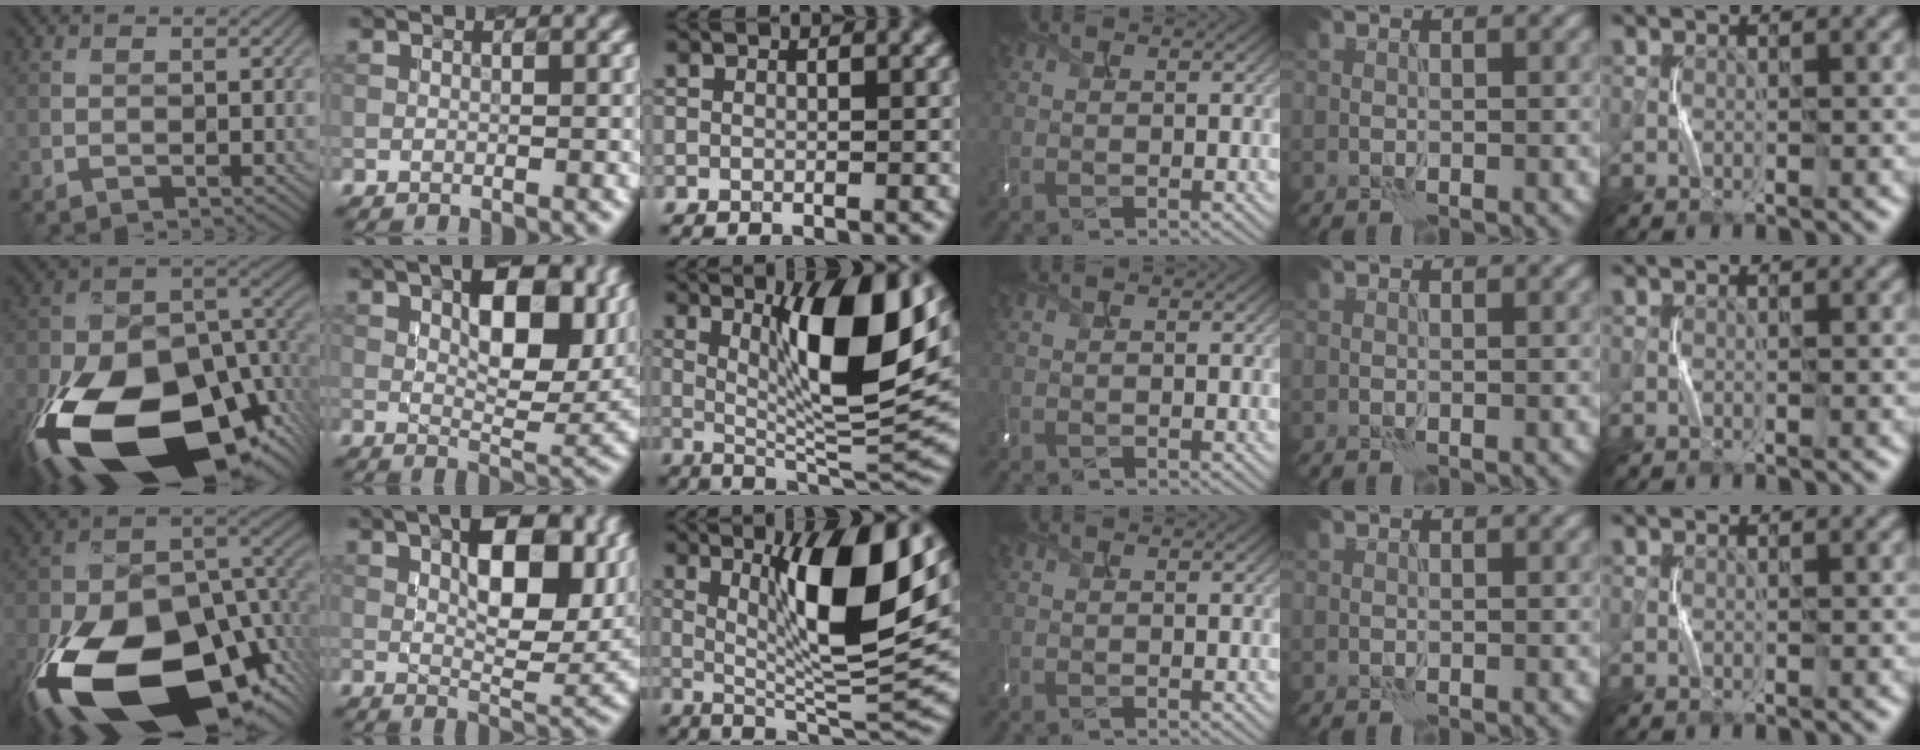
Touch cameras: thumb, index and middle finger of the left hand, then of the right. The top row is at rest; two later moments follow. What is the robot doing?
{"motion": "shake", "object": "tambourine"}